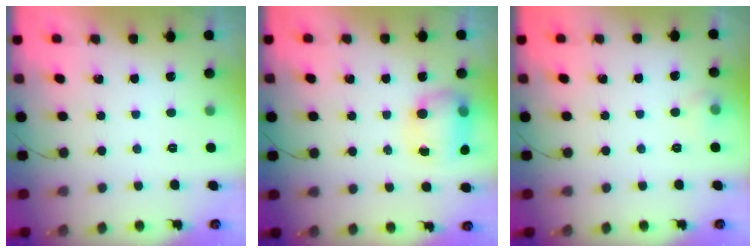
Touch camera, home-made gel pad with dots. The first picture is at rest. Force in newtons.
{"total": 8.3, "press": 8.0, "slide": 2.0}
{"total": 5.2, "press": 5.1, "slide": 1.2}